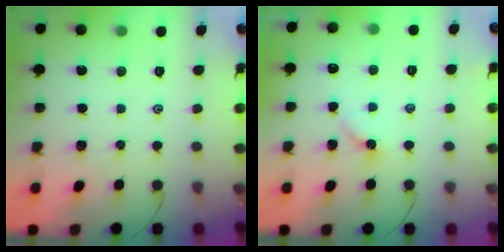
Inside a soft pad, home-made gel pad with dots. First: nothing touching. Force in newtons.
{"total": 2.7, "press": 2.7, "slide": 0.4}